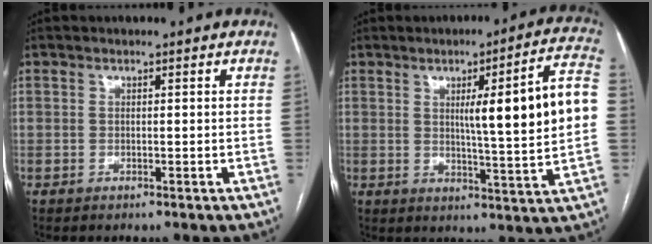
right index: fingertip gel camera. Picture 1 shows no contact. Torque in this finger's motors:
{"motor_torque": [1.20, 0.83, 0.34, 0.10]}